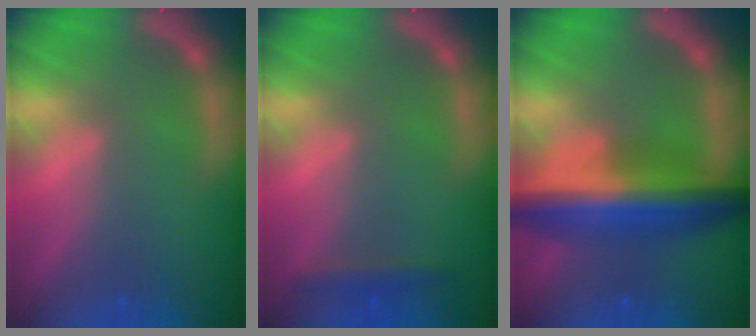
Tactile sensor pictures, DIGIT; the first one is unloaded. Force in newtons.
{"total": 1.9}
{"total": 9.5}